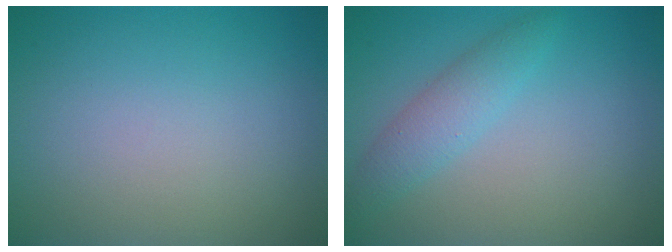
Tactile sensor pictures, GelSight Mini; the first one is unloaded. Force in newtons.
{"total": 2.6, "press": 2.6, "slide": 0.0}